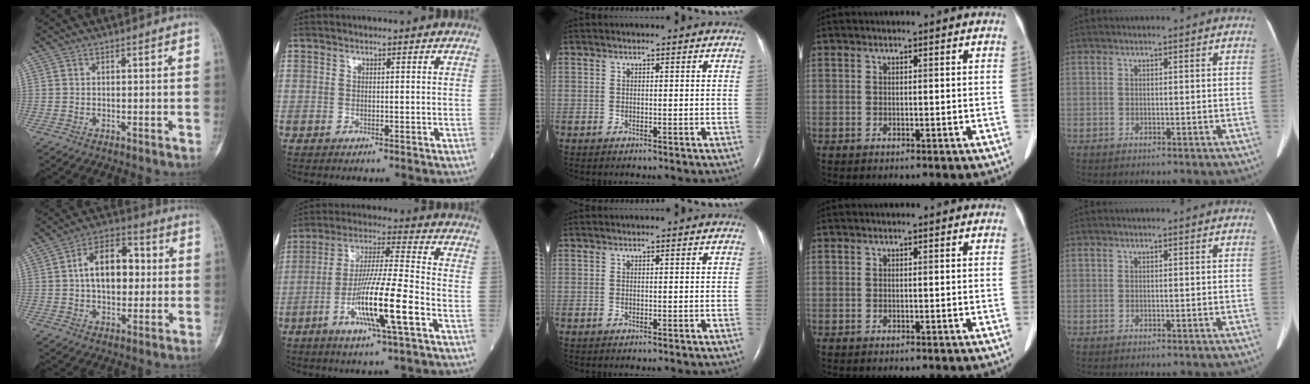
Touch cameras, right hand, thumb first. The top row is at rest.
{"thumb": {"total": 13.2, "force": [1.3, 8.2, 10.2], "torque": [-0.131, 0.022, 0.013]}, "index": {"total": 13.4, "force": [-5.0, 0.2, 12.5], "torque": [-0.233, -0.010, -0.093]}}